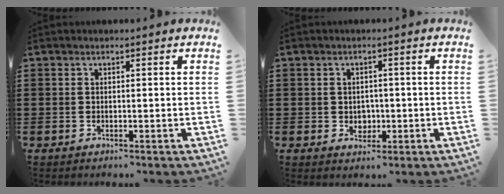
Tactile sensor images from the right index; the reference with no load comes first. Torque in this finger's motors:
{"motor_torque": [-0.31, 0.40, 0.04, 0.00]}